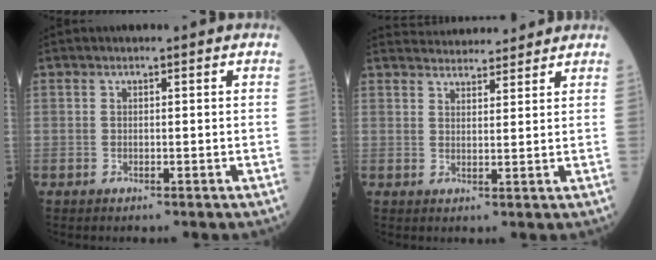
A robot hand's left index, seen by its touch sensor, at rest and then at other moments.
{"total": 8.1, "force": [7.8, 1.5, 1.3], "torque": [-0.018, 0.021, 0.104]}